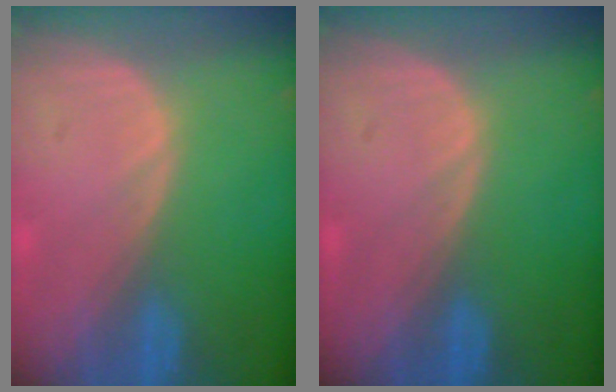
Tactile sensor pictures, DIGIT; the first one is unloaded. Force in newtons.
{"total": 0.0}